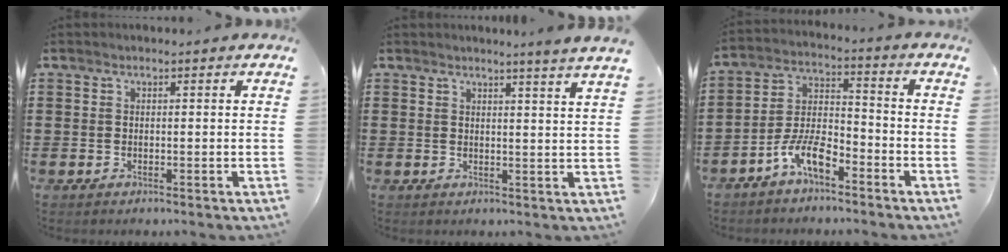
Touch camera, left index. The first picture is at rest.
{"total": 2.9, "force": [2.5, -1.1, 0.9], "torque": [-0.023, -0.013, 0.044]}
{"total": 7.9, "force": [-5.7, 2.6, 4.8], "torque": [-0.111, 0.002, -0.113]}